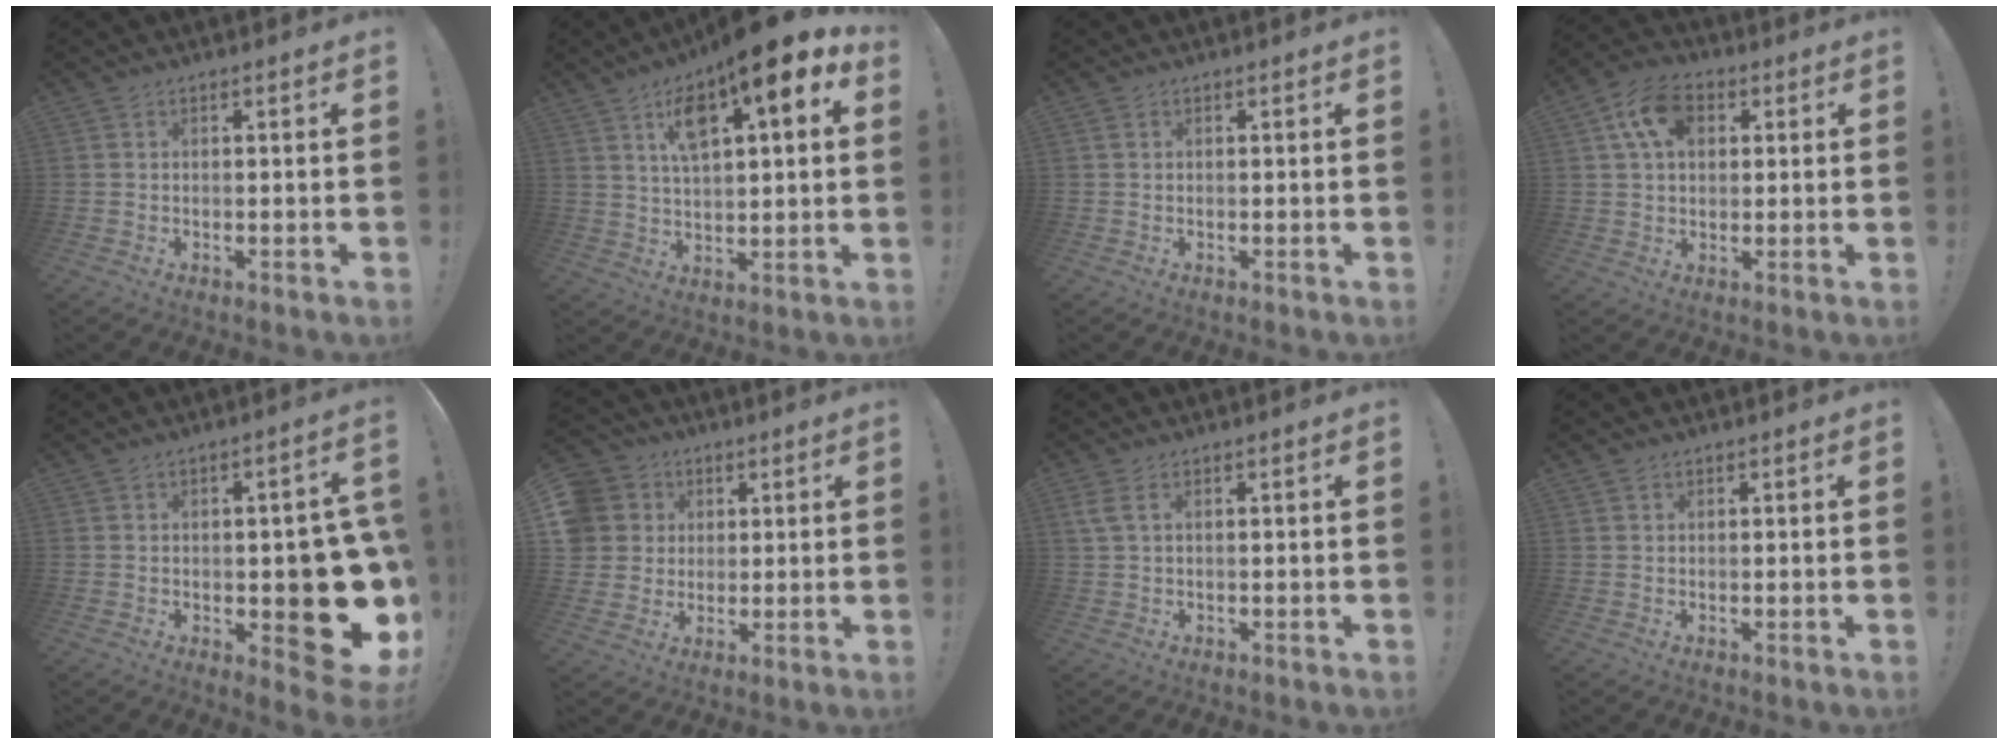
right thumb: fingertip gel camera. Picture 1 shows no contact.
{"total": 14.8, "force": [7.2, 4.6, 12.0], "torque": [-0.200, -0.025, 0.116]}
{"total": 0.0}
{"total": 11.4, "force": [4.3, 7.4, 7.5], "torque": [-0.125, 0.006, 0.084]}
{"total": 15.1, "force": [-3.1, 6.7, 13.1], "torque": [-0.135, 0.007, -0.036]}
{"total": 11.1, "force": [2.8, 10.2, 3.5], "torque": [-0.053, -0.005, 0.062]}
{"total": 2.9, "force": [1.3, 0.8, 2.5], "torque": [-0.057, 0.003, 0.026]}
{"total": 0.9, "force": [0.6, 0.5, 0.2], "torque": [-0.001, -0.001, 0.012]}